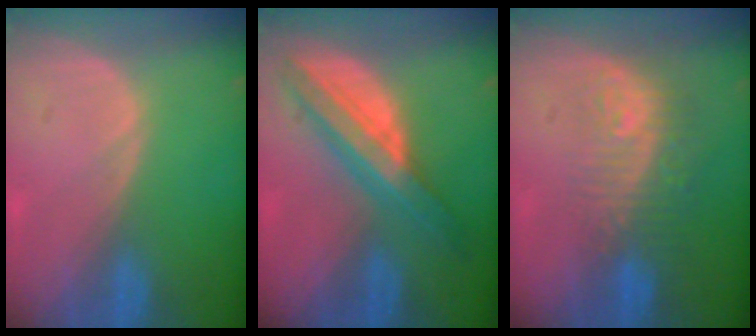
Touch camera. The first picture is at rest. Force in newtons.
{"total": 8.2, "press": 8.2, "slide": 0.6}
{"total": 9.7, "press": 8.0, "slide": 5.4}